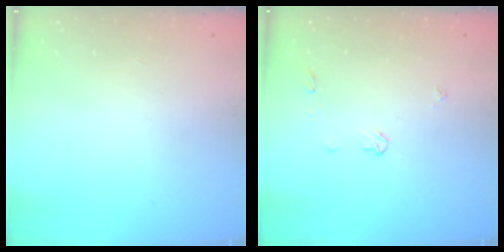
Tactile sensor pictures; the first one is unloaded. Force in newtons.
{"total": 3.6, "press": 3.6, "slide": 0.6}